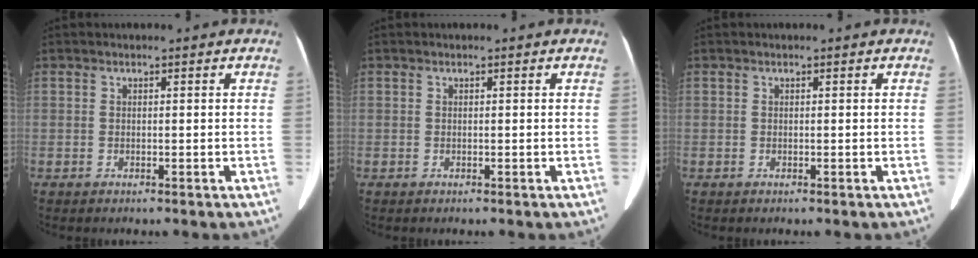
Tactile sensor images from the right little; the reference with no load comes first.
{"total": 0.0}
{"total": 0.0}